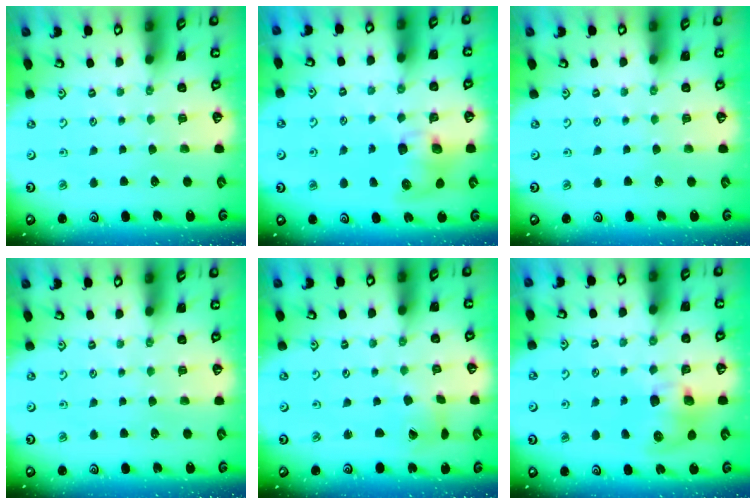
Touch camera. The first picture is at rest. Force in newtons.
{"total": 8.6, "press": 8.5, "slide": 1.1}
{"total": 0.0}
{"total": 0.0}
{"total": 2.0, "press": 2.0, "slide": 0.3}
{"total": 8.8, "press": 8.7, "slide": 1.2}